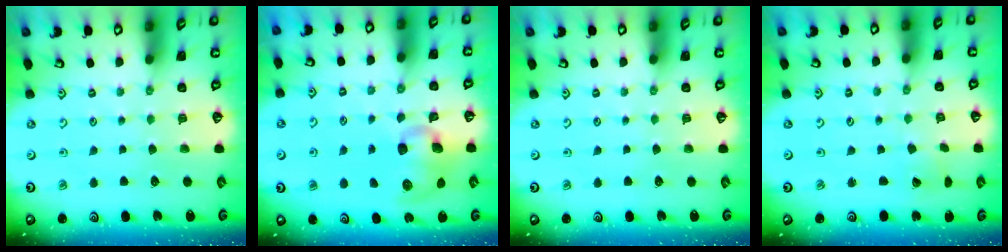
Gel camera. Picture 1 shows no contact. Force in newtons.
{"total": 10.9, "press": 10.8, "slide": 1.4}
{"total": 0.0}
{"total": 2.1, "press": 2.1, "slide": 0.2}